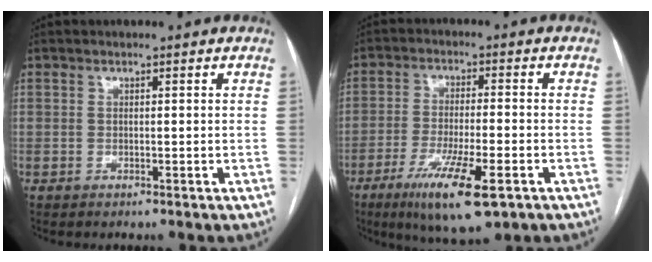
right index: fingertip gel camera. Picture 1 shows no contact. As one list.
[{"total": 12.5, "force": [-6.8, 1.9, 10.3], "torque": [-0.182, -0.029, -0.109]}]